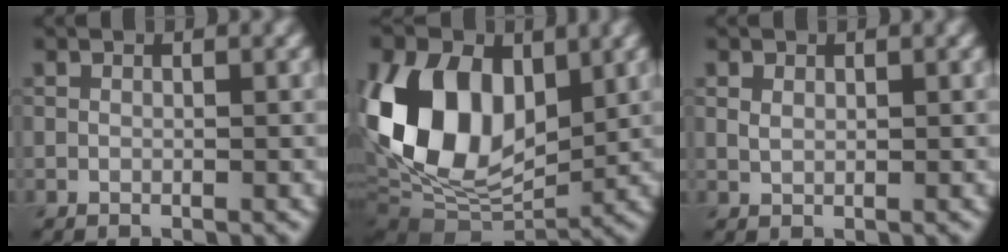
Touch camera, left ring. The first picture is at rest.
{"total": 14.1, "force": [1.9, 9.5, 10.3], "torque": [-0.212, 0.002, 0.024]}
{"total": 0.9, "force": [0.4, 0.7, 0.5], "torque": [-0.013, 0.000, 0.008]}